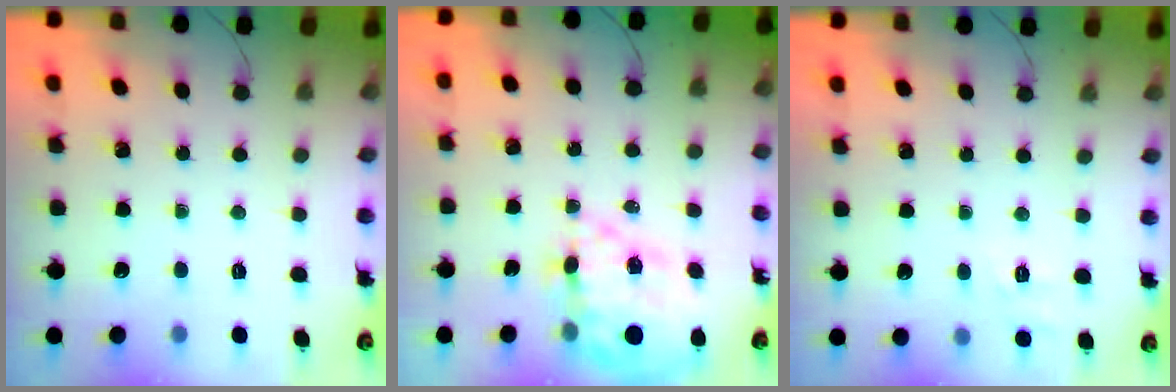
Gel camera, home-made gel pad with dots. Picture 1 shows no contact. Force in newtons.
{"total": 17.9, "press": 17.4, "slide": 4.3}
{"total": 2.0, "press": 0.9, "slide": 1.8}